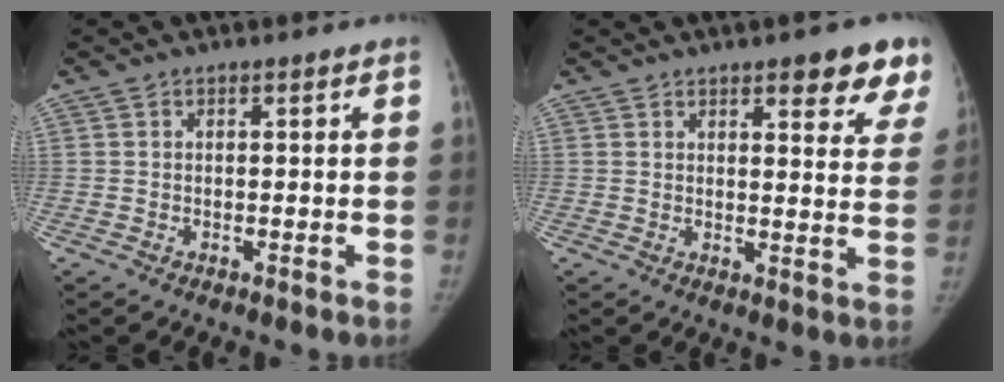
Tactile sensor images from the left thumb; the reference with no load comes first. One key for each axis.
{"total": 10.5, "fx": 7.1, "fy": 3.4, "fz": 6.9, "tx": -0.042, "ty": -0.032, "tz": 0.077}